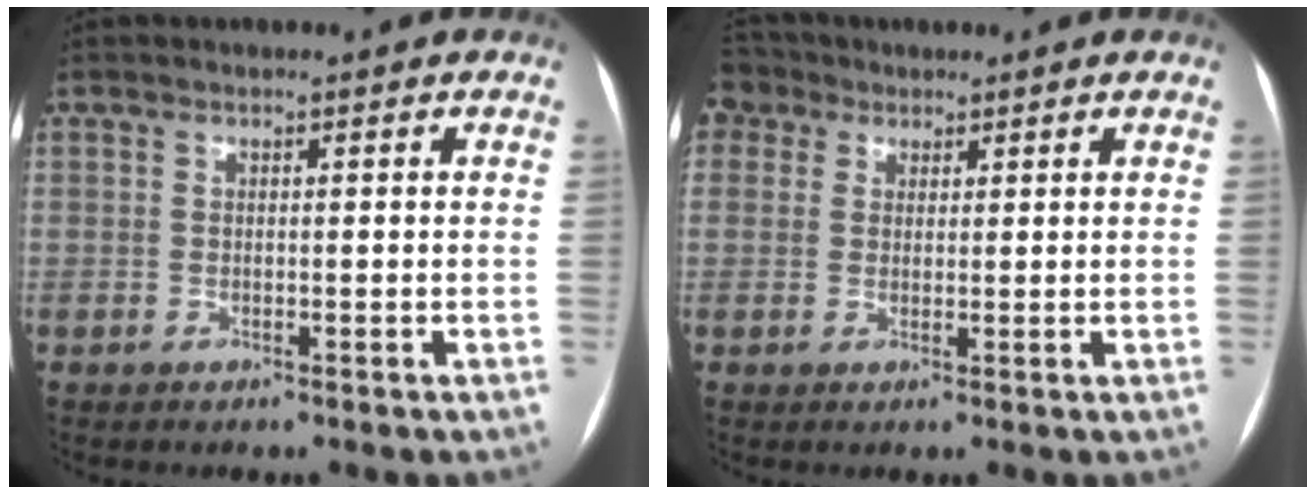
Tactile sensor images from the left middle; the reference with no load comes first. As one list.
[{"total": 4.3, "force": [2.7, 3.3, 0.7], "torque": [-0.020, 0.026, 0.054]}]